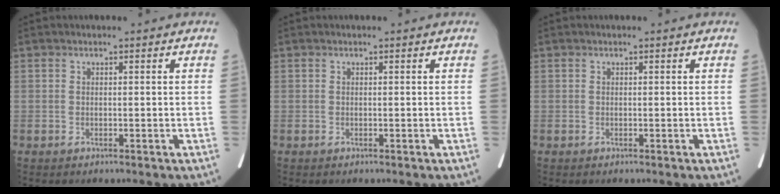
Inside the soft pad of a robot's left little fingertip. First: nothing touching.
{"total": 0.0}
{"total": 0.0}